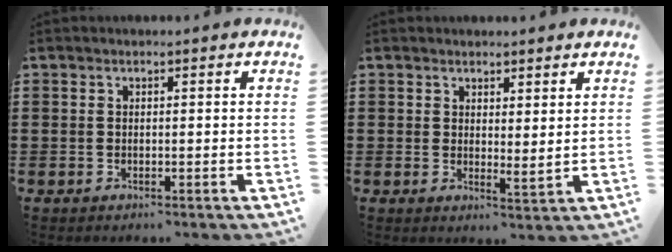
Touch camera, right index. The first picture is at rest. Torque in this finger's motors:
{"motor_torque": [0.35, 0.13, 0.10, 0.03]}